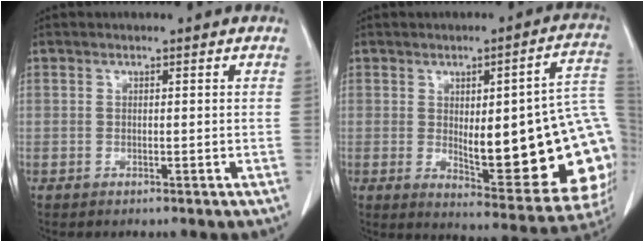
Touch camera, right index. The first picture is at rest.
{"total": 24.4, "force": [-1.5, 6.1, 23.6], "torque": [-0.217, 0.011, 0.001]}